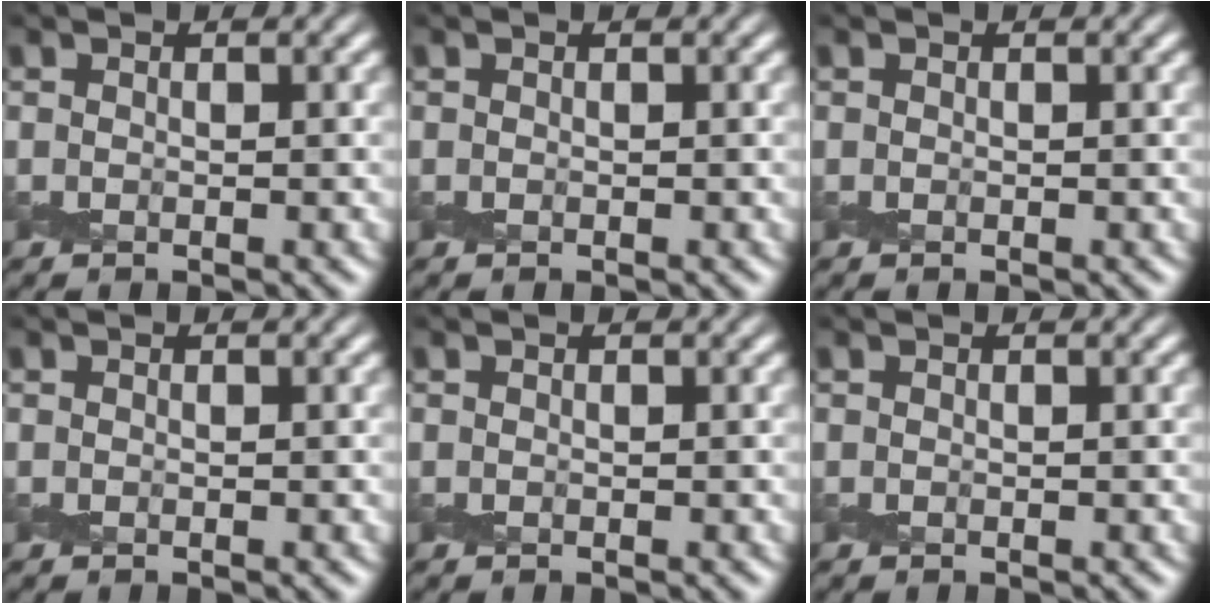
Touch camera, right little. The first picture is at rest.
{"total": 0.0}
{"total": 0.0}
{"total": 0.0}
{"total": 0.0}
{"total": 0.0}